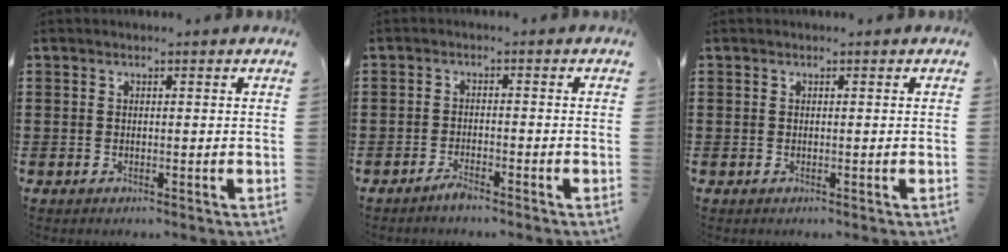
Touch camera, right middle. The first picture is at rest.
{"total": 1.9, "force": [-1.7, 0.2, 0.9], "torque": [-0.019, 0.000, -0.032]}
{"total": 0.0}